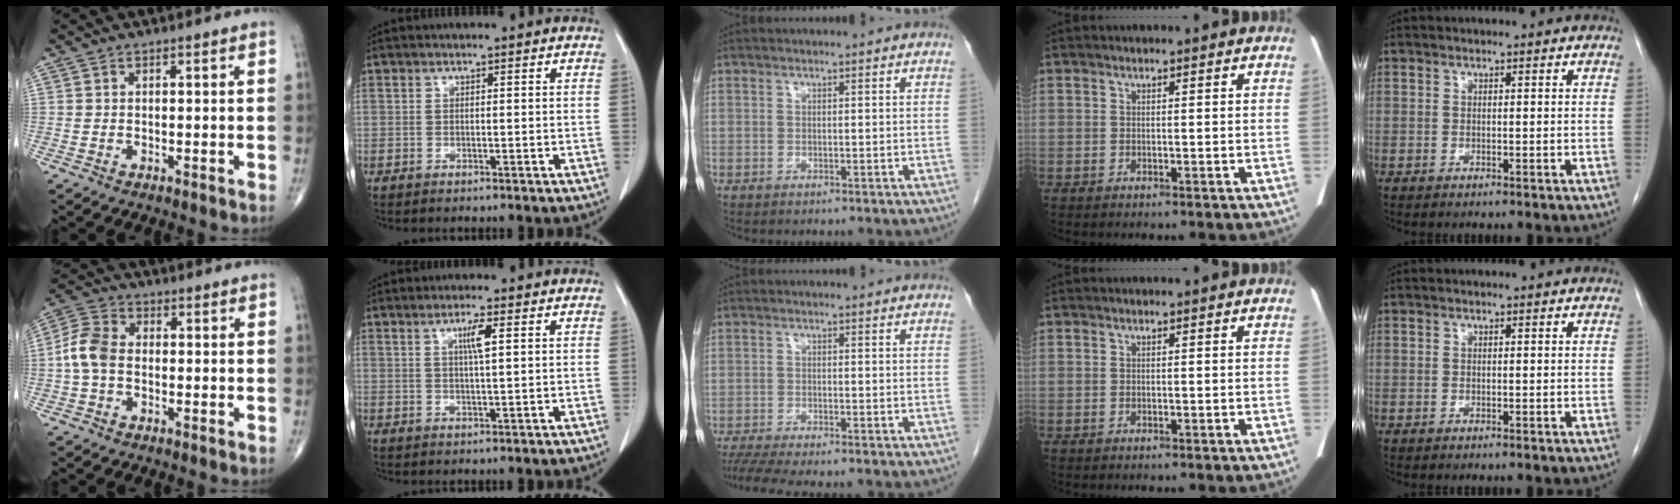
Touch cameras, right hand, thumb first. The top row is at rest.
{"thumb": {"total": 6.8, "force": [-0.7, 4.7, 4.9], "torque": [-0.101, 0.020, -0.025]}, "index": {"total": 3.2, "force": [1.1, 0.0, 3.0], "torque": [-0.054, 0.000, 0.018]}, "middle": {"total": 7.1, "force": [-6.1, 0.1, 3.7], "torque": [-0.058, -0.016, -0.098]}}